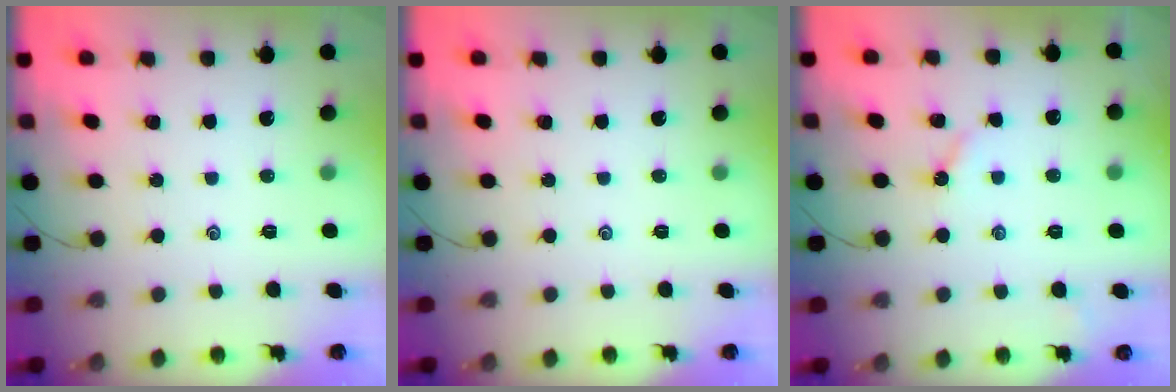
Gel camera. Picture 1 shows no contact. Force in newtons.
{"total": 0.0}
{"total": 2.4, "press": 2.3, "slide": 0.3}